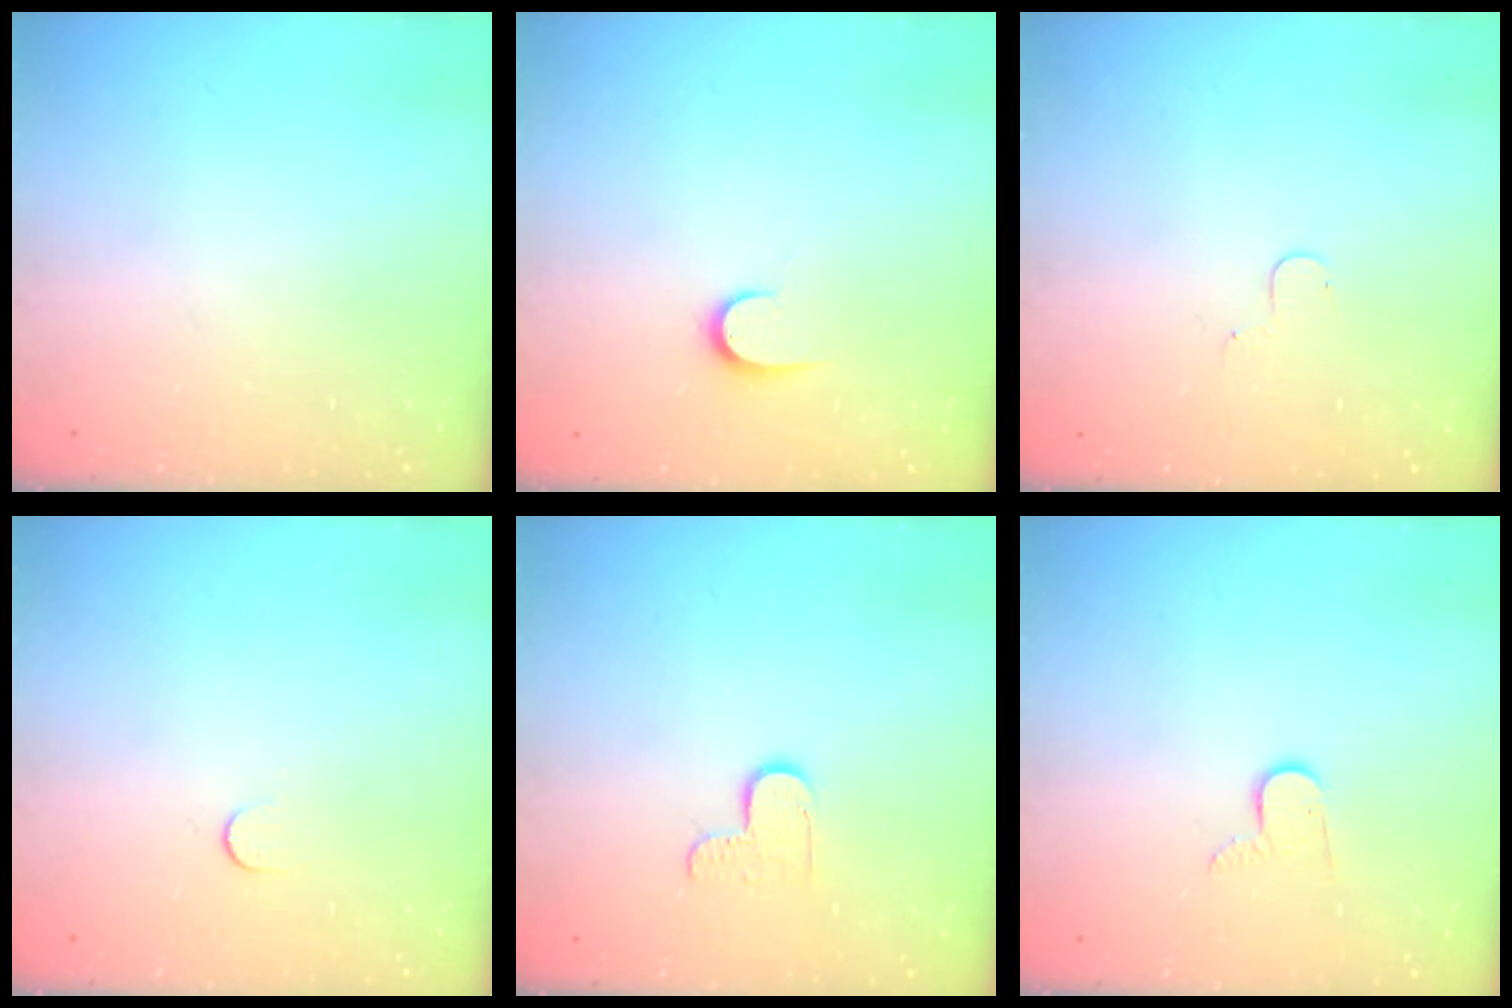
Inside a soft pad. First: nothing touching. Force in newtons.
{"total": 6.7, "press": 6.7, "slide": 0.7}
{"total": 3.2, "press": 3.2, "slide": 0.3}
{"total": 3.7, "press": 3.7, "slide": 0.4}
{"total": 6.5, "press": 6.5, "slide": 0.3}
{"total": 6.3, "press": 6.3, "slide": 0.6}